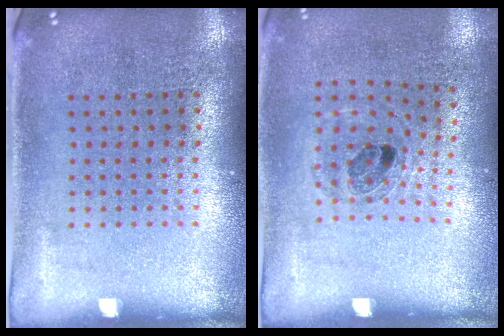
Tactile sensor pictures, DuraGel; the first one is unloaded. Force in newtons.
{"total": 1.0, "press": 0.9, "slide": 0.4}